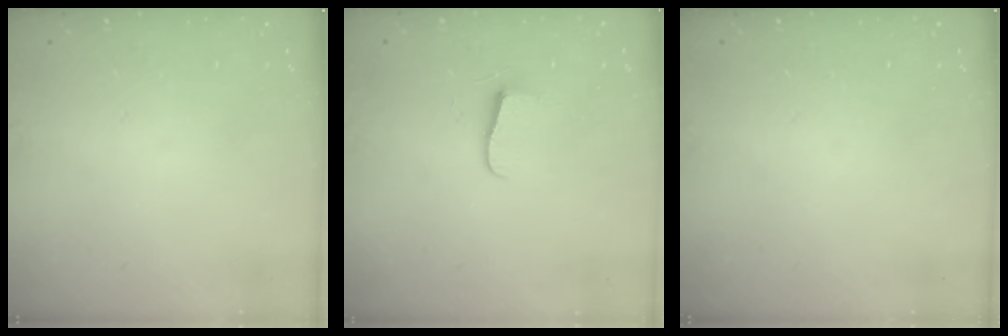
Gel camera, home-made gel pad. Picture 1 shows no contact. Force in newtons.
{"total": 5.9, "press": 5.9, "slide": 0.6}
{"total": 0.0}